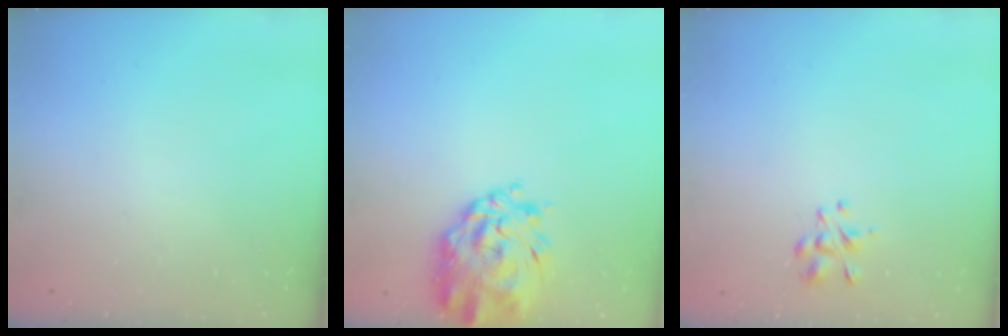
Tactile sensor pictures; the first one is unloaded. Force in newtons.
{"total": 8.3, "press": 7.7, "slide": 3.1}
{"total": 2.4, "press": 2.3, "slide": 0.8}